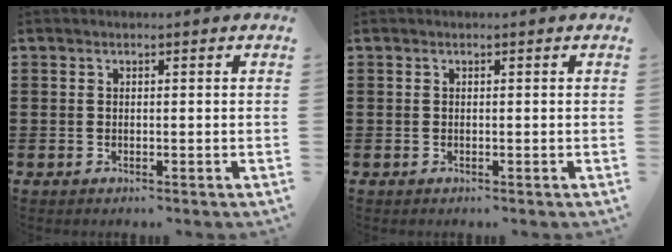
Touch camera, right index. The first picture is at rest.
{"total": 0.0}